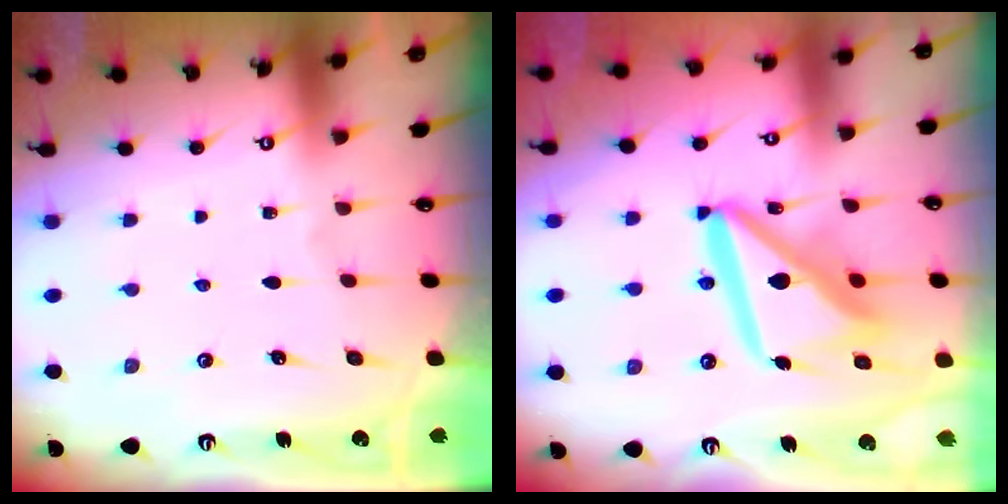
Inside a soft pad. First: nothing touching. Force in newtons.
{"total": 15.9, "press": 15.8, "slide": 1.9}